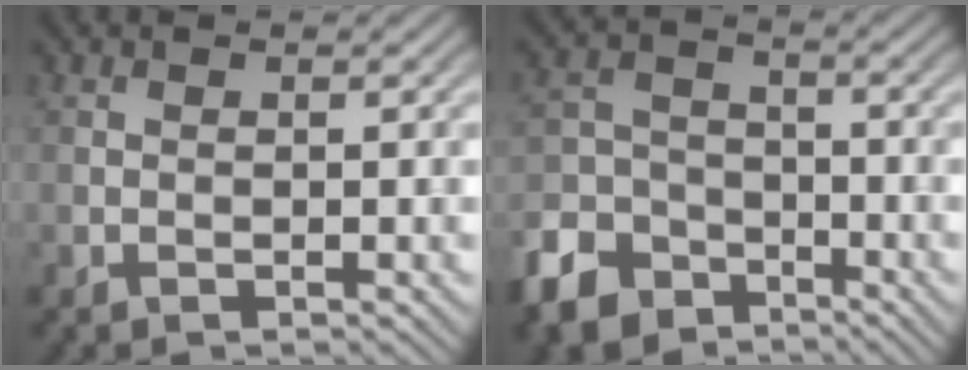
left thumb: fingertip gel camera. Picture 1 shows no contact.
{"total": 8.1, "force": [-5.7, 4.8, 3.1], "torque": [-0.078, -0.011, -0.128]}